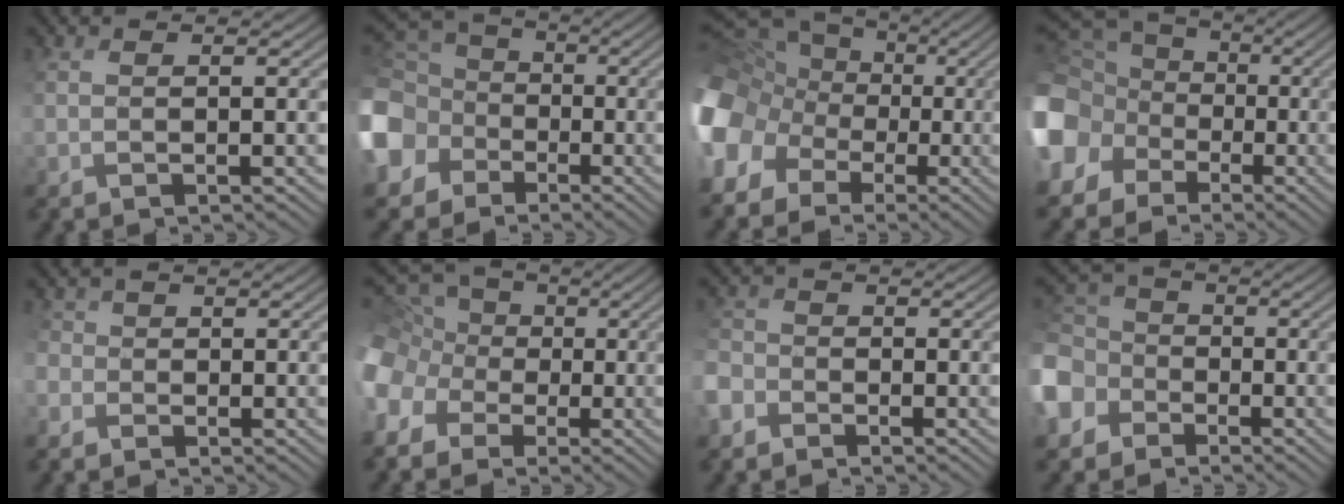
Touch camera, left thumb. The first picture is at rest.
{"total": 10.7, "force": [-3.8, 9.4, 3.5], "torque": [-0.157, -0.030, -0.077]}
{"total": 14.3, "force": [-2.4, 12.6, 6.2], "torque": [-0.223, -0.014, -0.051]}
{"total": 13.2, "force": [-3.7, 11.7, 4.8], "torque": [-0.193, -0.027, -0.074]}
{"total": 2.6, "force": [-2.0, 1.3, -0.9], "torque": [0.004, -0.006, -0.030]}
{"total": 12.0, "force": [-4.1, 10.5, 4.0], "torque": [-0.172, -0.014, -0.090]}
{"total": 3.4, "force": [-3.1, 1.4, -0.3], "torque": [-0.018, -0.008, -0.063]}
{"total": 6.6, "force": [-3.4, 5.5, 1.2], "torque": [-0.073, 0.000, -0.085]}